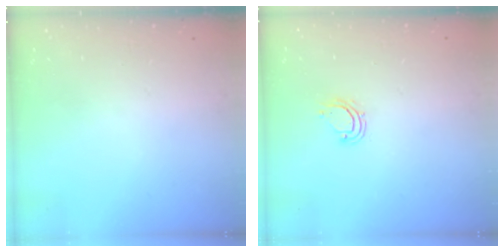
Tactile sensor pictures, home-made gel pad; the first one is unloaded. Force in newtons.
{"total": 4.6, "press": 4.5, "slide": 0.3}